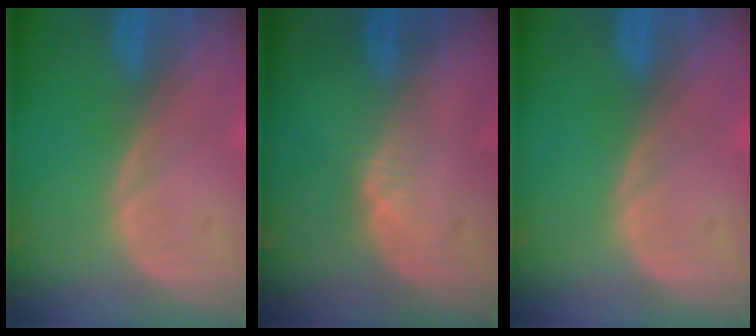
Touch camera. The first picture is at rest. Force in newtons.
{"total": 1.7, "press": 1.5, "slide": 0.8}
{"total": 0.0}